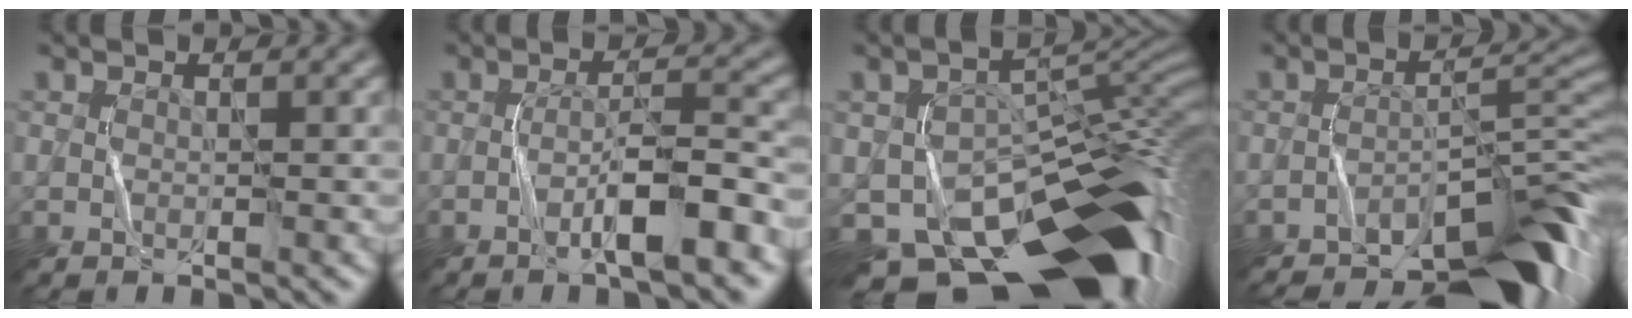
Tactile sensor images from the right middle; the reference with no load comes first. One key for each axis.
{"total": 4.8, "fx": -2.6, "fy": 0.6, "fz": 4.0, "tx": -0.063, "ty": 0.024, "tz": -0.042}
{"total": 17.0, "fx": -10.1, "fy": 7.7, "fz": 11.2, "tx": -0.152, "ty": -0.009, "tz": -0.144}
{"total": 9.1, "fx": -7.1, "fy": 2.5, "fz": 5.1, "tx": -0.051, "ty": 0.012, "tz": -0.115}